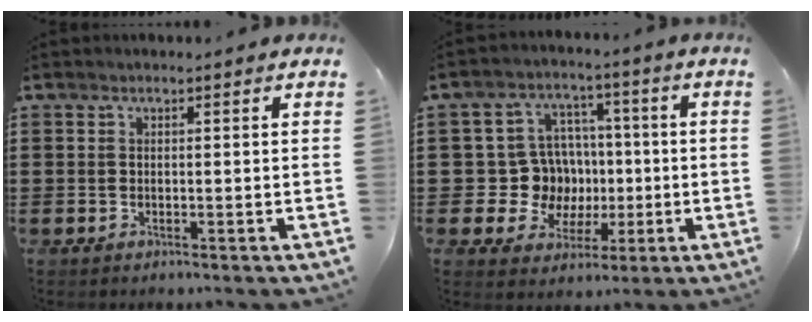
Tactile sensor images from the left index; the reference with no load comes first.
{"total": 9.8, "force": [0.2, 9.4, 2.9], "torque": [-0.082, 0.011, 0.019]}